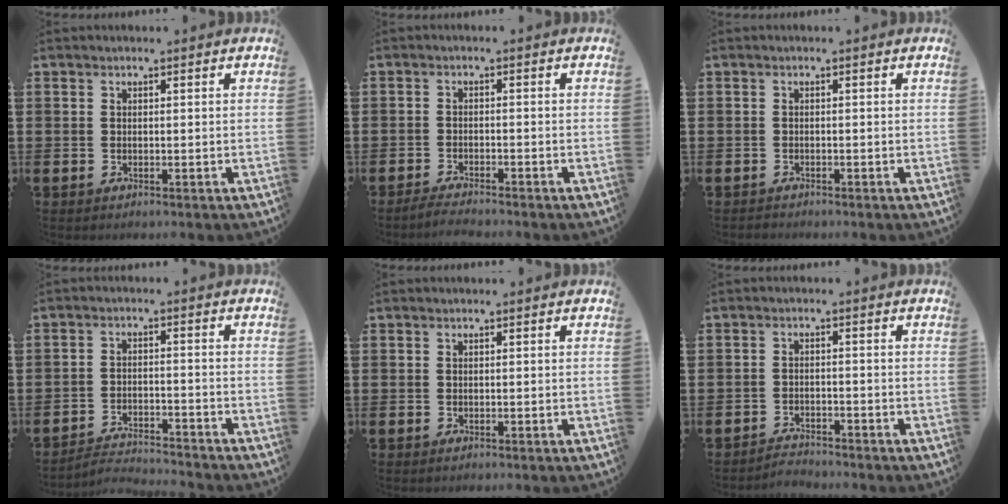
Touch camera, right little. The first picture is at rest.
{"total": 1.8, "force": [-1.7, -0.1, 0.5], "torque": [-0.009, 0.002, -0.034]}
{"total": 0.5, "force": [-0.5, 0.1, -0.1], "torque": [-0.001, -0.001, -0.011]}
{"total": 3.0, "force": [-3.0, 0.1, 0.1], "torque": [-0.008, 0.003, -0.065]}
{"total": 0.0}
{"total": 1.9, "force": [-1.9, 0.1, -0.2], "torque": [-0.003, 0.004, -0.042]}